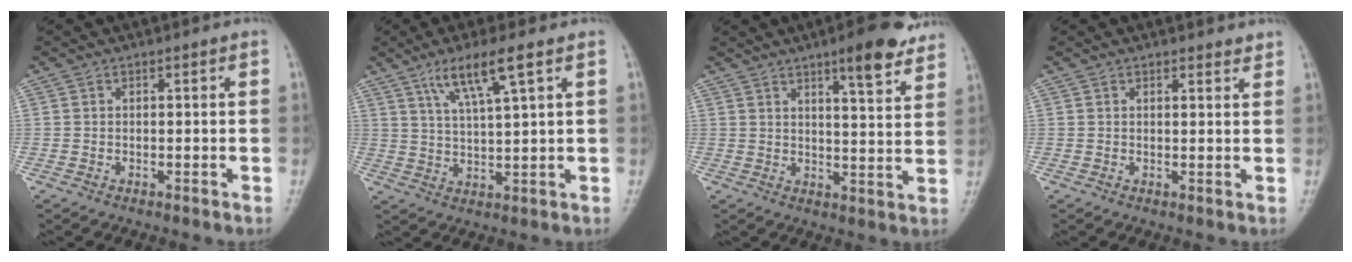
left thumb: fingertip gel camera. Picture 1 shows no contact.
{"total": 8.4, "force": [4.6, 0.8, 7.1], "torque": [-0.140, -0.015, 0.090]}
{"total": 10.3, "force": [6.9, 2.2, 7.4], "torque": [-0.080, -0.038, 0.091]}
{"total": 1.9, "force": [1.8, 0.5, 0.6], "torque": [0.003, -0.009, 0.022]}